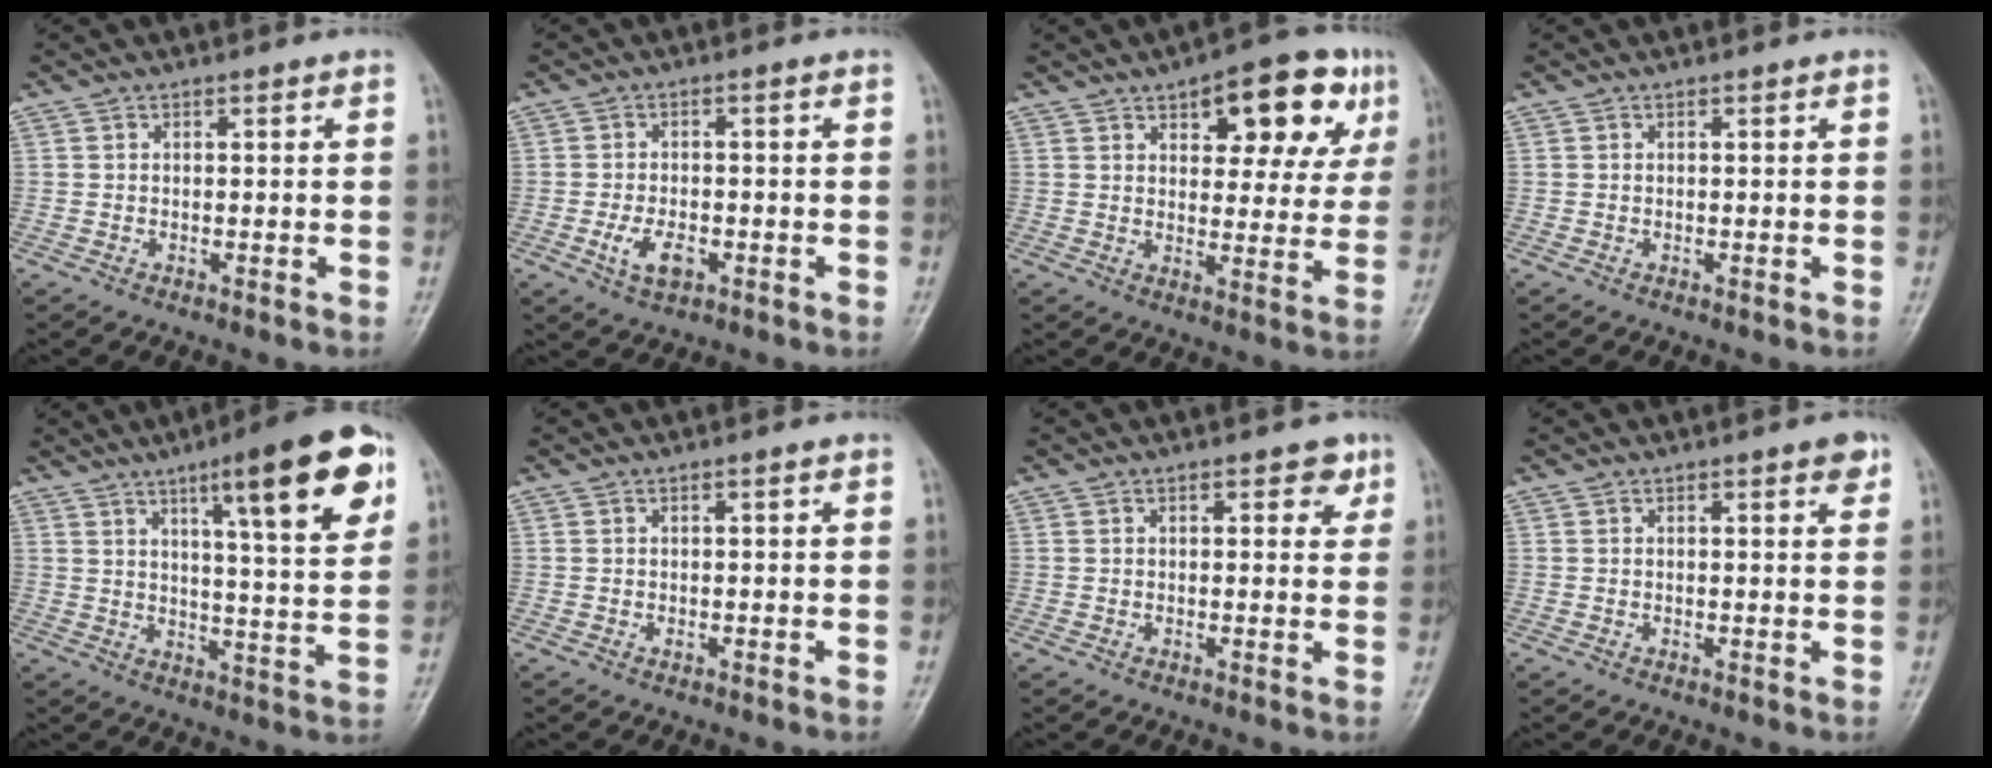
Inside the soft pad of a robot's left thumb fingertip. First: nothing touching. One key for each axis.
{"total": 5.1, "fx": -1.9, "fy": 2.7, "fz": 3.8, "tx": -0.071, "ty": 0.007, "tz": -0.030}
{"total": 15.5, "fx": 7.4, "fy": 6.9, "fz": 11.7, "tx": -0.105, "ty": -0.010, "tz": 0.094}
{"total": 0.0}
{"total": 18.1, "fx": 8.8, "fy": 3.3, "fz": 15.4, "tx": -0.200, "ty": -0.030, "tz": 0.124}
{"total": 0.8, "fx": 0.1, "fy": 0.2, "fz": 0.7, "tx": -0.014, "ty": 0.005, "tz": 0.006}
{"total": 3.4, "fx": 1.7, "fy": 1.8, "fz": 2.3, "tx": -0.008, "ty": -0.005, "tz": 0.016}
{"total": 2.3, "fx": 1.4, "fy": 0.6, "fz": 1.7, "tx": -0.017, "ty": -0.005, "tz": 0.014}